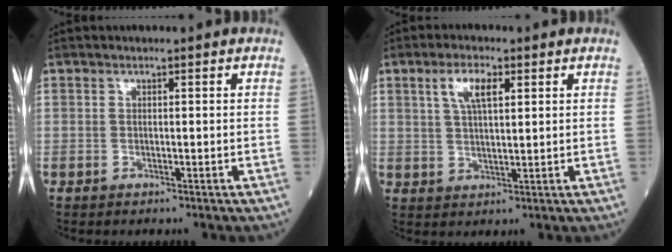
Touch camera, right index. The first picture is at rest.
{"total": 5.2, "force": [2.3, 1.5, 4.5], "torque": [-0.092, 0.008, 0.045]}